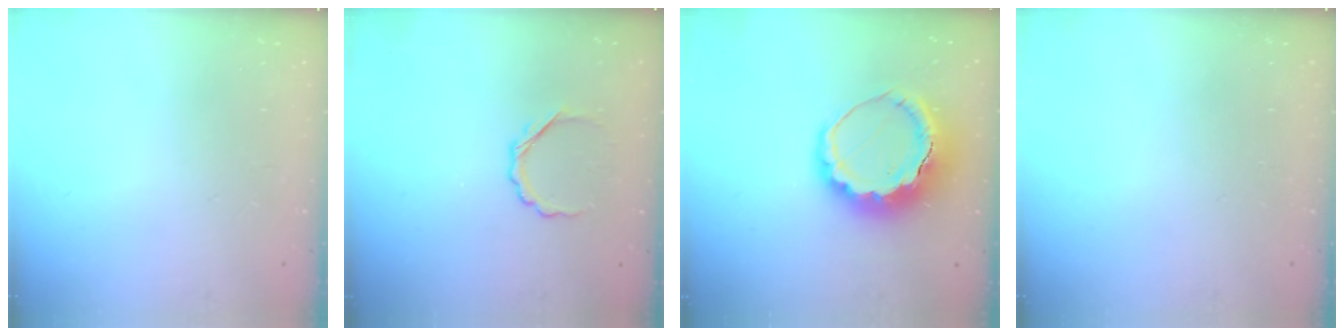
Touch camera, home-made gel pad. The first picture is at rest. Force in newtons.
{"total": 4.1, "press": 3.9, "slide": 1.1}
{"total": 11.4, "press": 11.2, "slide": 2.1}
{"total": 0.0}